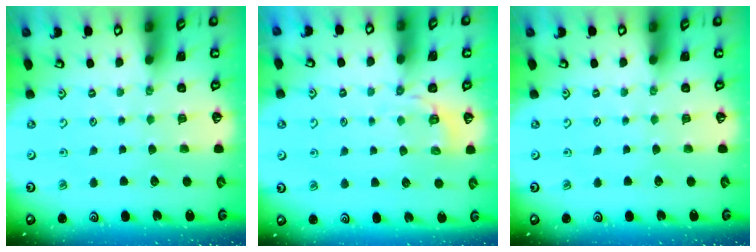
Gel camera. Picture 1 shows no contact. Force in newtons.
{"total": 4.2, "press": 3.6, "slide": 2.2}
{"total": 0.0}